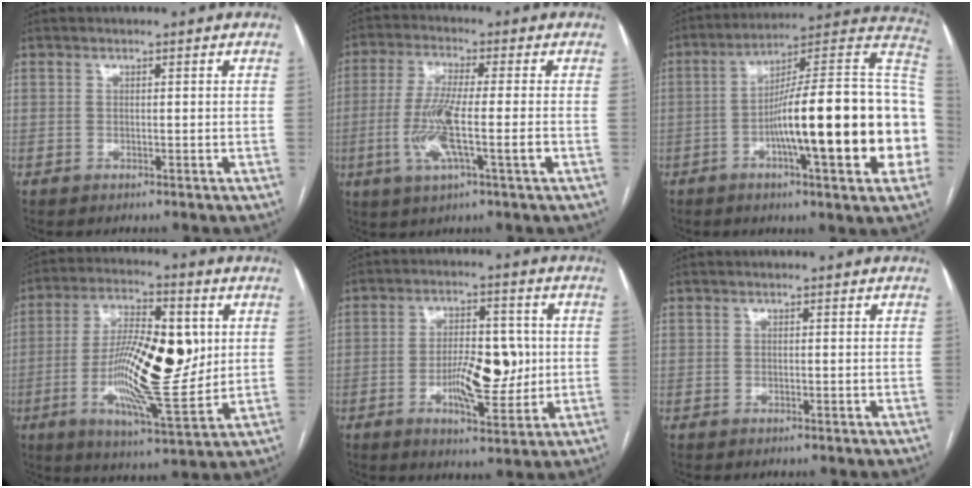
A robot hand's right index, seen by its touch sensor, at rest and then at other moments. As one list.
[{"total": 9.8, "force": [-2.3, 0.7, 9.5], "torque": [-0.191, -0.010, -0.046]}, {"total": 25.8, "force": [-4.4, 3.1, 25.2], "torque": [-0.282, 0.022, -0.072]}, {"total": 17.5, "force": [0.3, 4.4, 16.9], "torque": [-0.309, 0.005, 0.003]}, {"total": 10.0, "force": [-1.2, 3.7, 9.2], "torque": [-0.154, 0.007, -0.015]}, {"total": 0.0}]